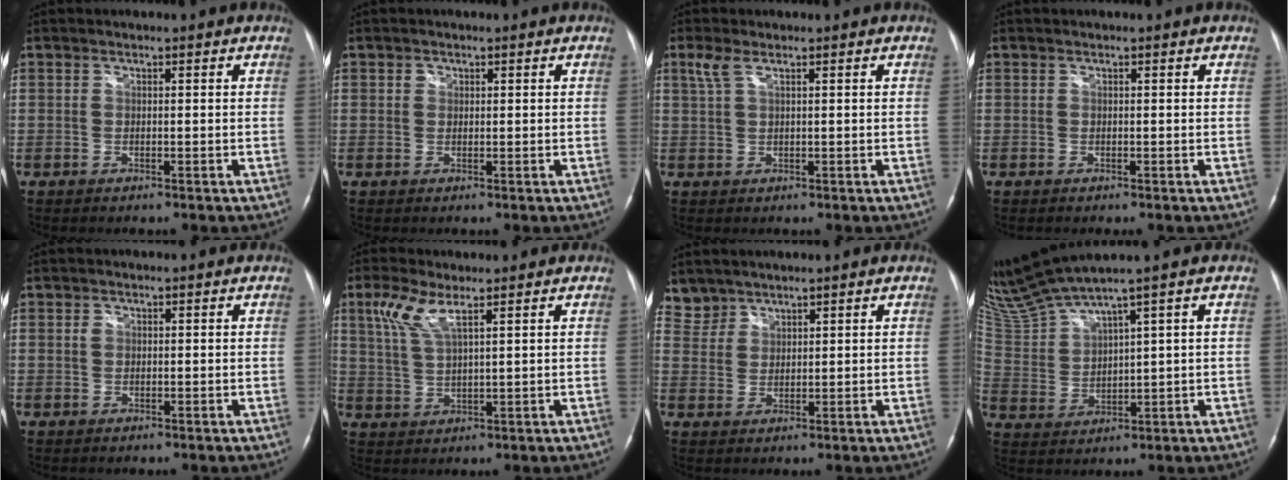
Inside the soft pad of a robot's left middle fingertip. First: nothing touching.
{"total": 1.0, "force": [0.4, 0.9, 0.2], "torque": [0.001, 0.001, 0.005]}
{"total": 2.5, "force": [1.5, 0.7, 2.0], "torque": [-0.058, 0.016, 0.038]}
{"total": 0.0}
{"total": 0.8, "force": [0.3, 0.6, 0.4], "torque": [-0.007, 0.001, 0.006]}
{"total": 5.9, "force": [3.3, 1.2, 4.8], "torque": [-0.115, 0.011, 0.072]}
{"total": 3.7, "force": [3.2, 1.7, -0.6], "torque": [0.020, 0.009, 0.067]}
{"total": 7.8, "force": [7.1, -1.6, 2.9], "torque": [-0.080, 0.000, 0.160]}